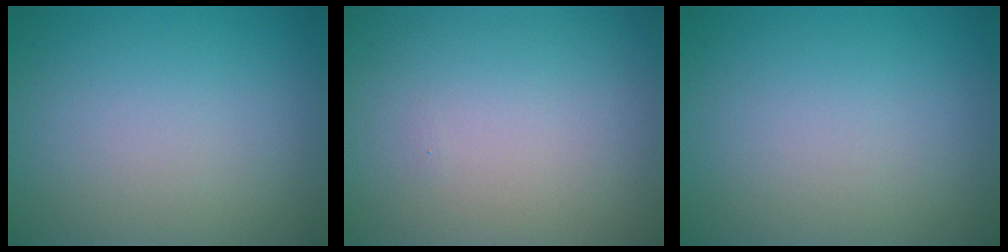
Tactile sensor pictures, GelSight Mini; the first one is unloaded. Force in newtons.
{"total": 0.0}
{"total": 0.0}